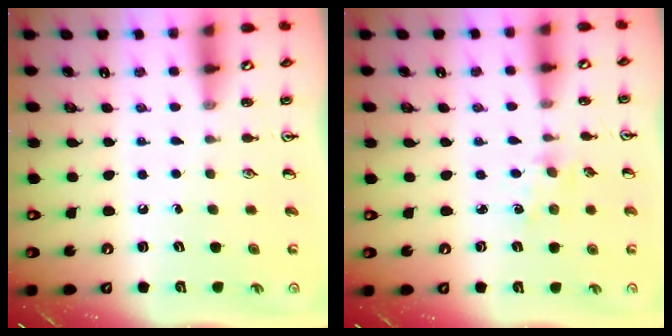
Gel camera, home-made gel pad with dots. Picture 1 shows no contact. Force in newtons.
{"total": 2.5, "press": 2.4, "slide": 0.3}